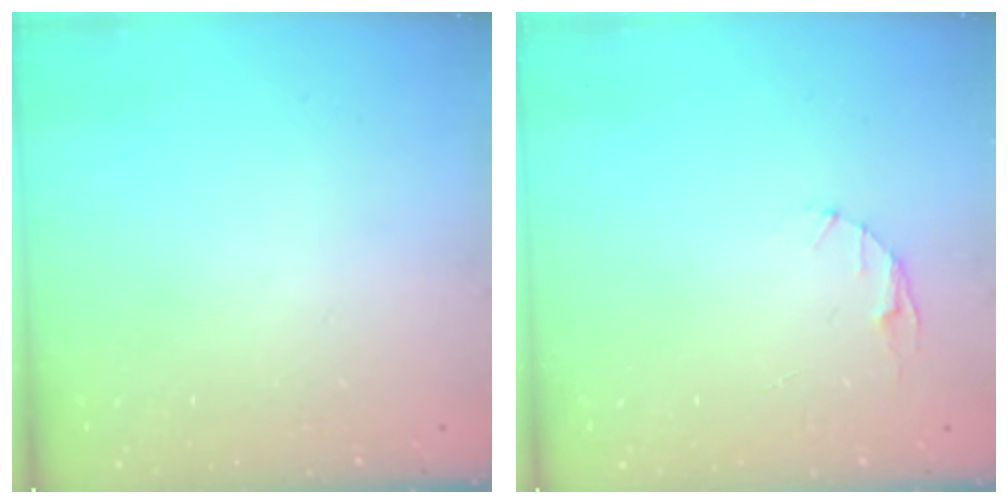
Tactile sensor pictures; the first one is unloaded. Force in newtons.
{"total": 3.1, "press": 3.1, "slide": 0.4}